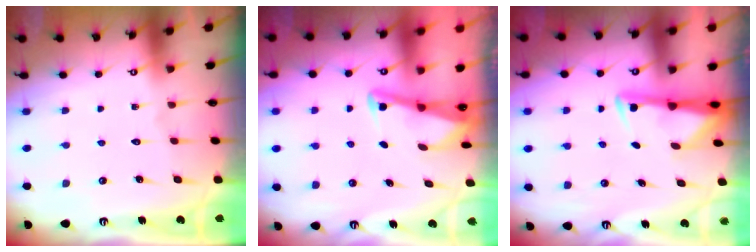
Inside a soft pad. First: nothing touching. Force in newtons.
{"total": 3.5, "press": 3.5, "slide": 0.3}
{"total": 2.8, "press": 2.7, "slide": 0.5}